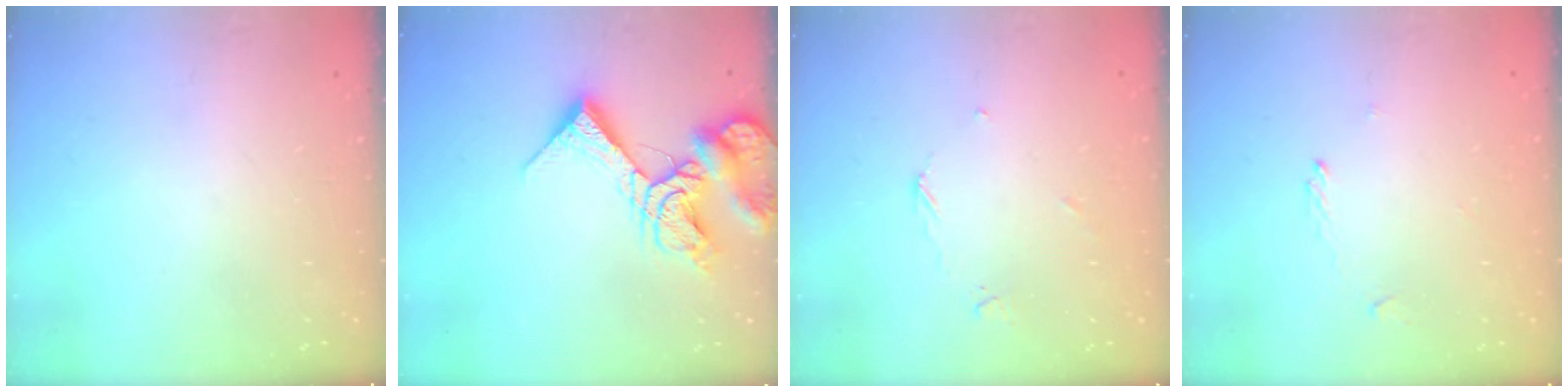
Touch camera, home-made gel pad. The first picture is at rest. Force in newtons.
{"total": 15.6, "press": 15.5, "slide": 1.8}
{"total": 3.5, "press": 3.5, "slide": 0.5}
{"total": 1.4, "press": 1.3, "slide": 0.2}